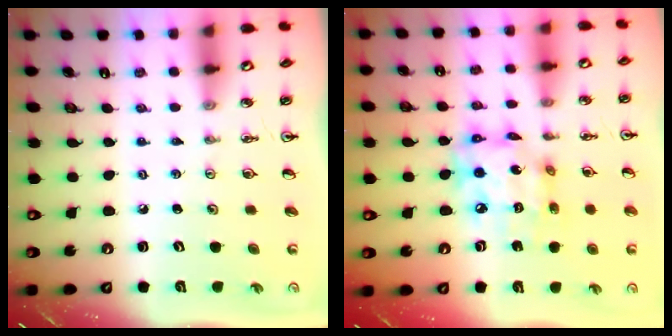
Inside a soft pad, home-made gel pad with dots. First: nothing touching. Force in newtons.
{"total": 14.7, "press": 14.6, "slide": 1.8}